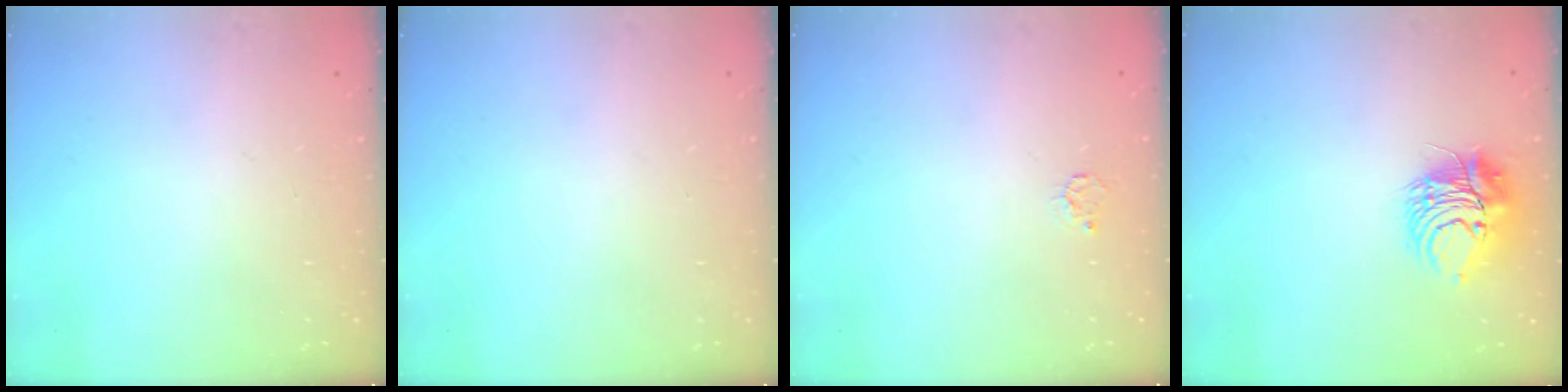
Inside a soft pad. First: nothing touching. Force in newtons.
{"total": 0.0}
{"total": 3.3, "press": 3.3, "slide": 0.3}
{"total": 9.2, "press": 9.2, "slide": 0.4}